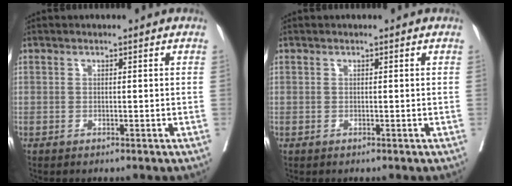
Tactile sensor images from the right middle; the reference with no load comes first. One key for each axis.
{"total": 0.0}